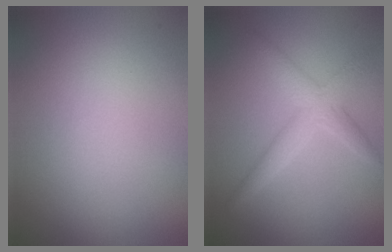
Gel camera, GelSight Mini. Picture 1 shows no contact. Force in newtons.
{"total": 2.8, "press": 2.8, "slide": 0.1}